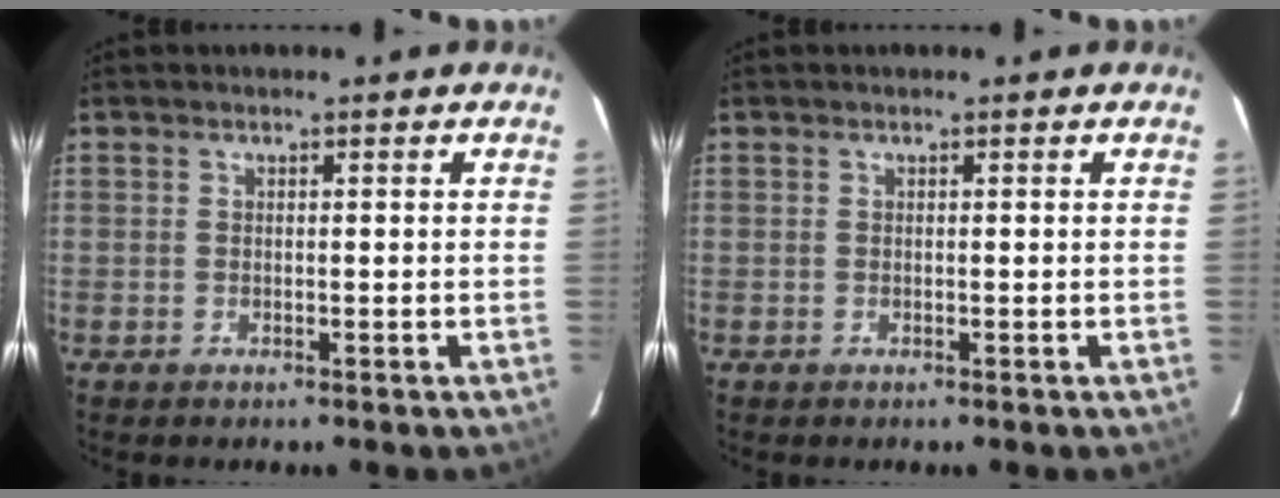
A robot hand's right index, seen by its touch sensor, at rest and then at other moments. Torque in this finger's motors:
{"motor_torque": [0.00, 0.00, 0.00, 0.00]}